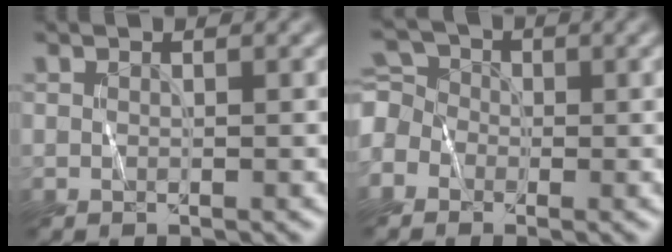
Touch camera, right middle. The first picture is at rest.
{"total": 3.5, "force": [-0.7, 3.1, 1.5], "torque": [-0.044, 0.021, -0.019]}